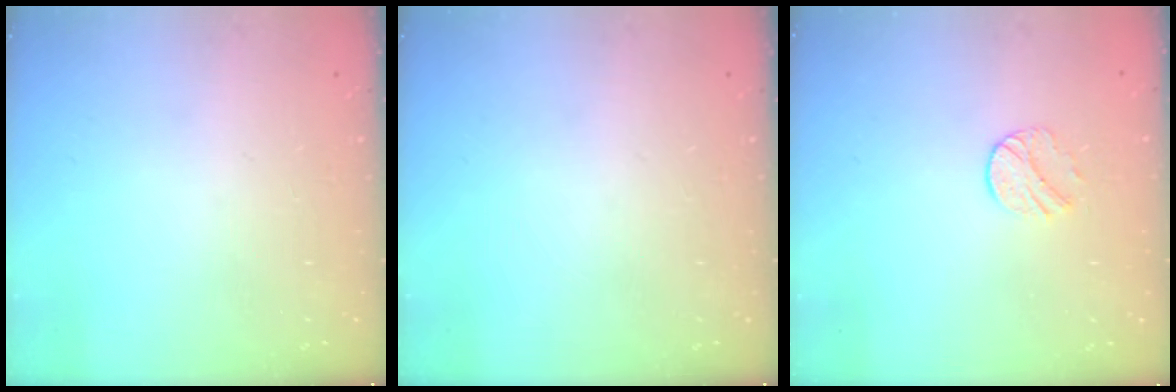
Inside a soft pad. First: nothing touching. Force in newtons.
{"total": 0.0}
{"total": 6.0, "press": 6.0, "slide": 0.7}